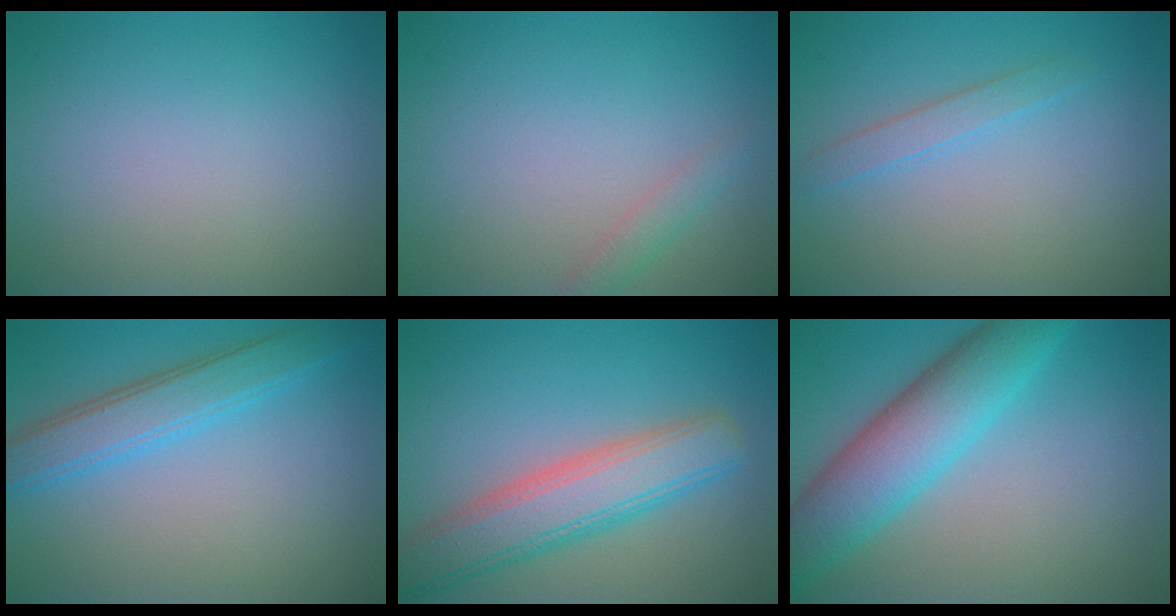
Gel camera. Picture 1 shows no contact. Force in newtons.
{"total": 1.3, "press": 1.3, "slide": 0.1}
{"total": 1.5, "press": 1.5, "slide": 0.1}
{"total": 4.0, "press": 4.0, "slide": 0.1}
{"total": 6.4, "press": 6.4, "slide": 0.3}
{"total": 7.3, "press": 7.3, "slide": 0.2}